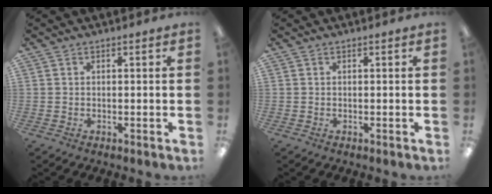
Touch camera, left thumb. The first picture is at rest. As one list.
[{"total": 0.0}]